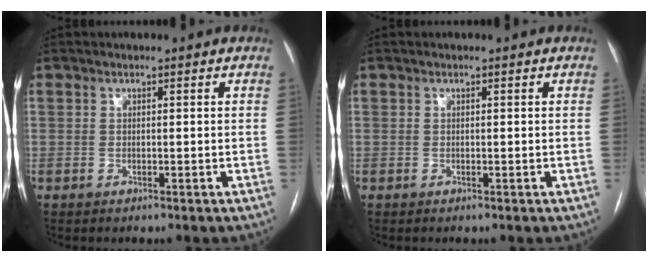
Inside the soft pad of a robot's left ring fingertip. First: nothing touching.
{"total": 0.0}